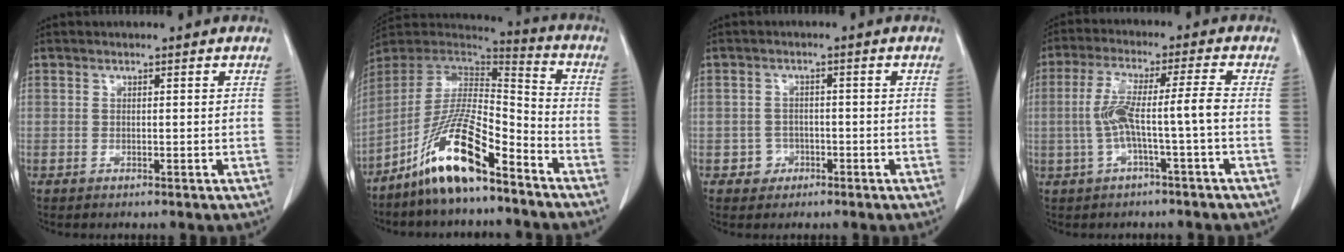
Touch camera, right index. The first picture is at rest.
{"total": 14.9, "force": [-10.0, 2.5, 10.8], "torque": [-0.208, 0.000, -0.184]}
{"total": 2.4, "force": [-1.1, 2.2, 0.1], "torque": [0.006, 0.012, -0.017]}
{"total": 7.4, "force": [-1.3, -0.5, 7.2], "torque": [-0.147, 0.025, -0.018]}